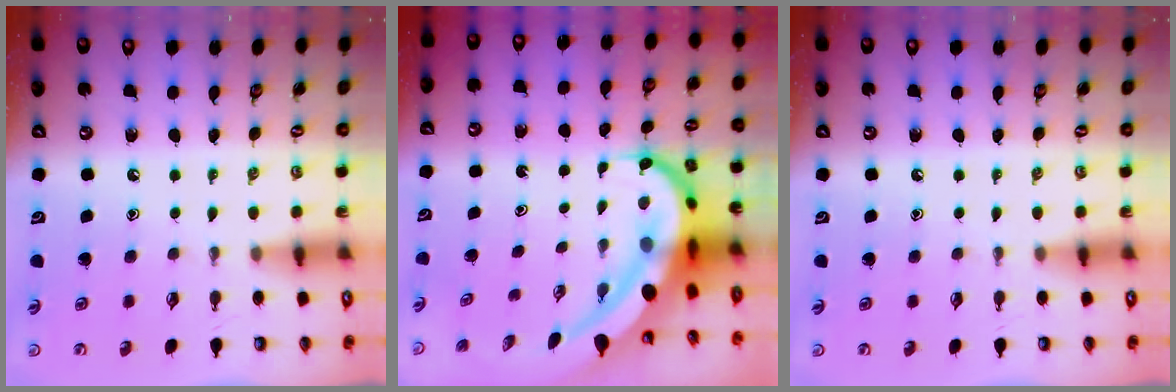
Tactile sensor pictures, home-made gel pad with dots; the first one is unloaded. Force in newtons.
{"total": 12.8, "press": 12.7, "slide": 2.2}
{"total": 0.0}